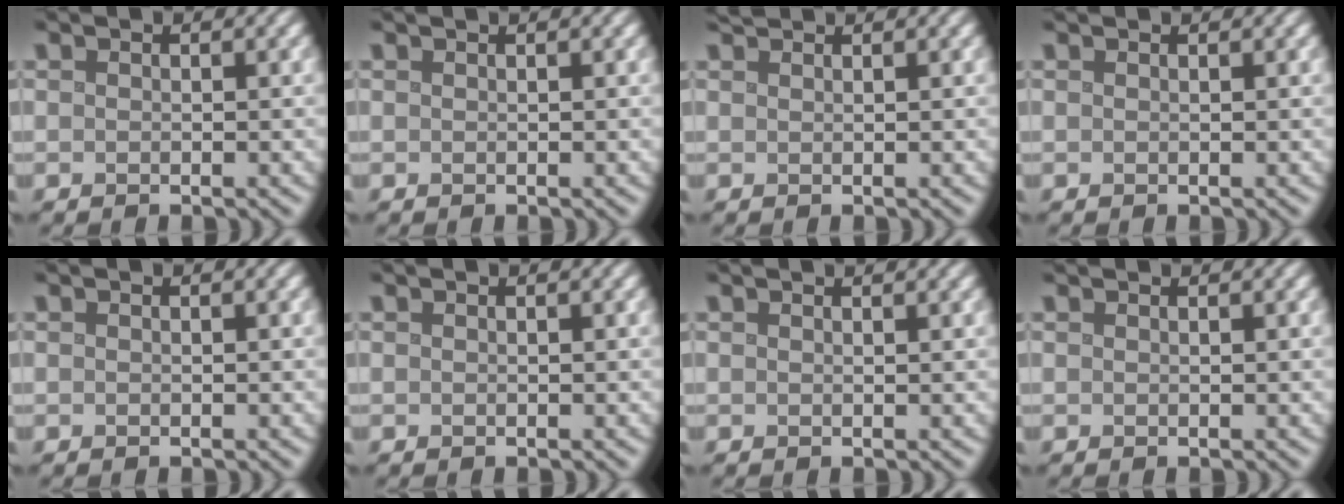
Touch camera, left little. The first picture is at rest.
{"total": 0.6, "force": [0.5, 0.2, 0.4], "torque": [-0.002, 0.001, 0.003]}
{"total": 1.3, "force": [1.2, 0.1, 0.3], "torque": [-0.006, 0.002, 0.018]}
{"total": 0.9, "force": [0.9, 0.1, 0.2], "torque": [-0.007, -0.004, 0.007]}
{"total": 0.0}
{"total": 0.0}
{"total": 1.3, "force": [1.1, 0.3, 0.6], "torque": [-0.005, 0.000, 0.008]}
{"total": 1.0, "force": [0.9, 0.1, 0.3], "torque": [-0.009, -0.003, 0.007]}